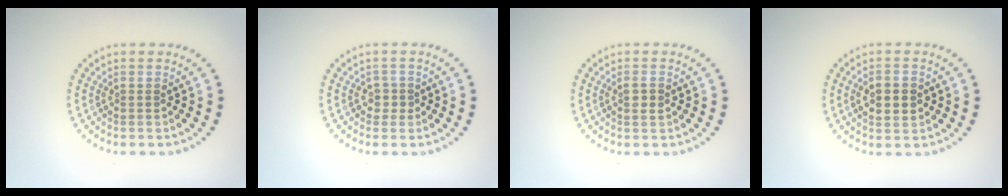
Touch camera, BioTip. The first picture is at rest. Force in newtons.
{"total": 1.2, "press": 1.0, "slide": 0.7}
{"total": 1.2, "press": 1.1, "slide": 0.3}
{"total": 3.2, "press": 3.2, "slide": 0.2}